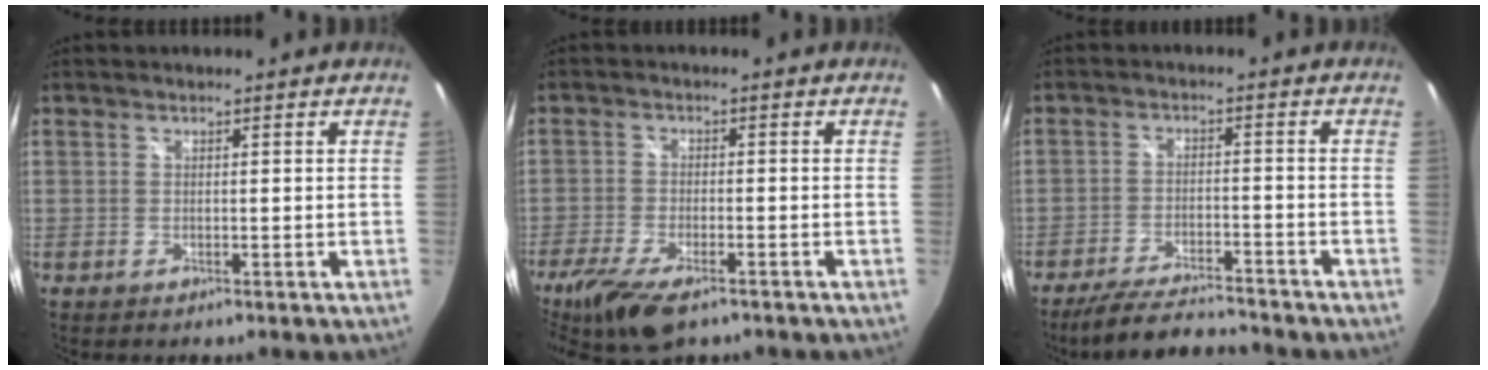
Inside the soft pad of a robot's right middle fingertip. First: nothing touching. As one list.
[{"total": 11.2, "force": [-7.7, 3.9, 7.1], "torque": [-0.165, -0.035, -0.141]}, {"total": 10.9, "force": [-9.9, 1.3, 4.4], "torque": [-0.106, -0.012, -0.164]}]